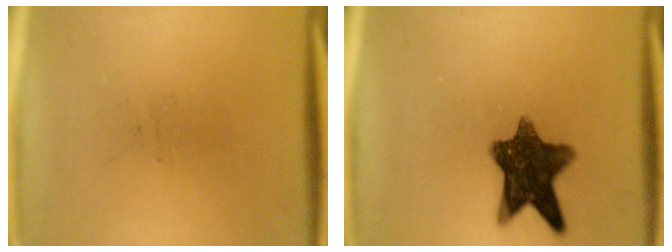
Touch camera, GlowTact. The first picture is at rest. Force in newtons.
{"total": 10.8}